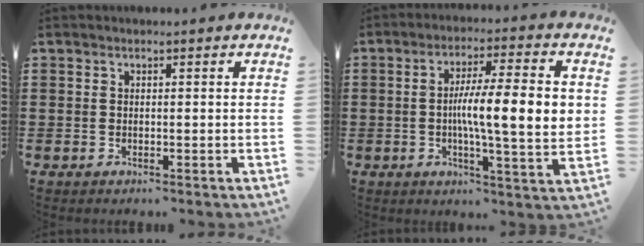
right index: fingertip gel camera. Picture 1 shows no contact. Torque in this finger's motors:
{"motor_torque": [2.14, 0.00, 1.05, 0.21]}